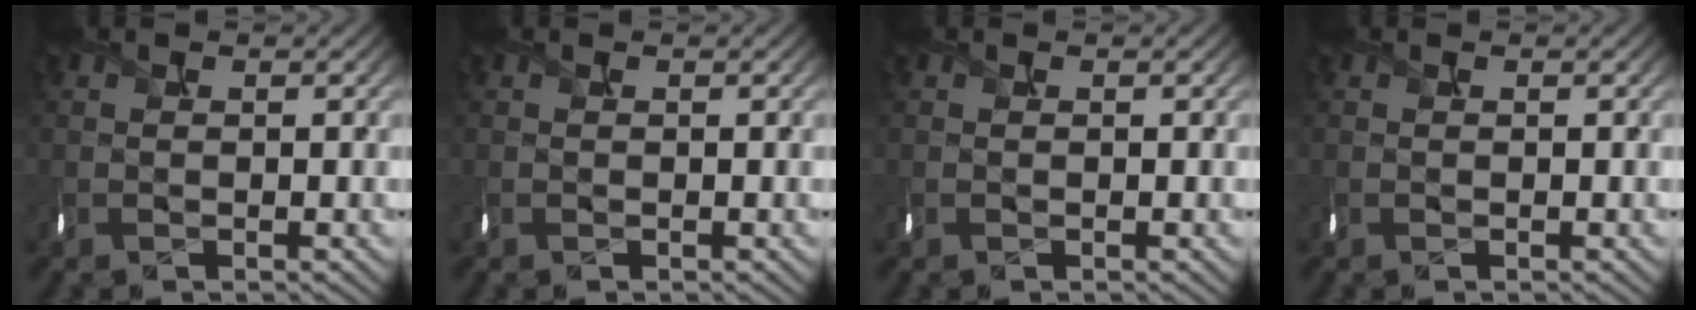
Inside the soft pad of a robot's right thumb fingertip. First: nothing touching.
{"total": 0.0}
{"total": 0.0}
{"total": 0.0}